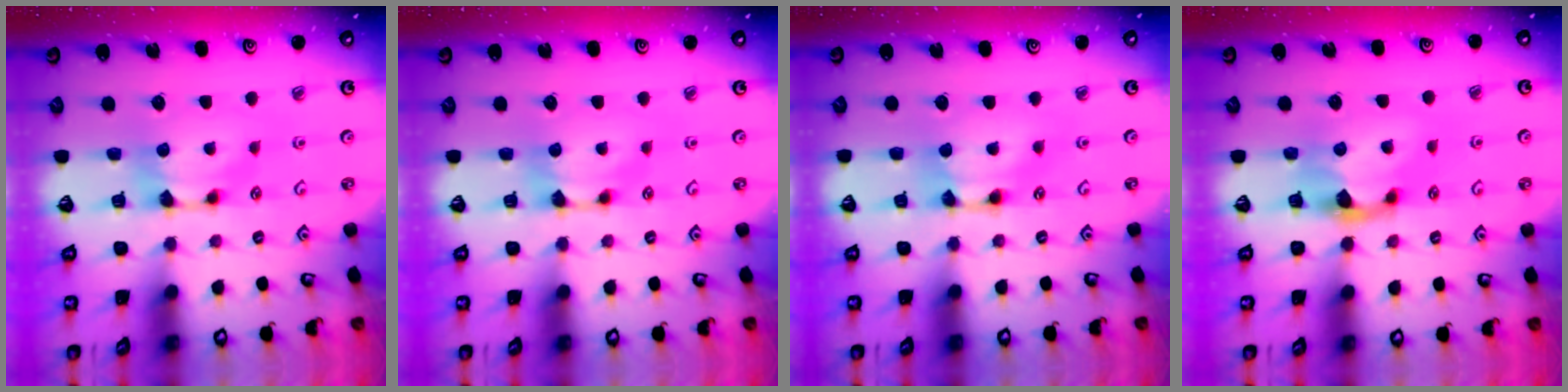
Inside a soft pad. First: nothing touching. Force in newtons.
{"total": 0.0}
{"total": 1.7, "press": 1.7, "slide": 0.0}
{"total": 1.7, "press": 1.3, "slide": 1.1}